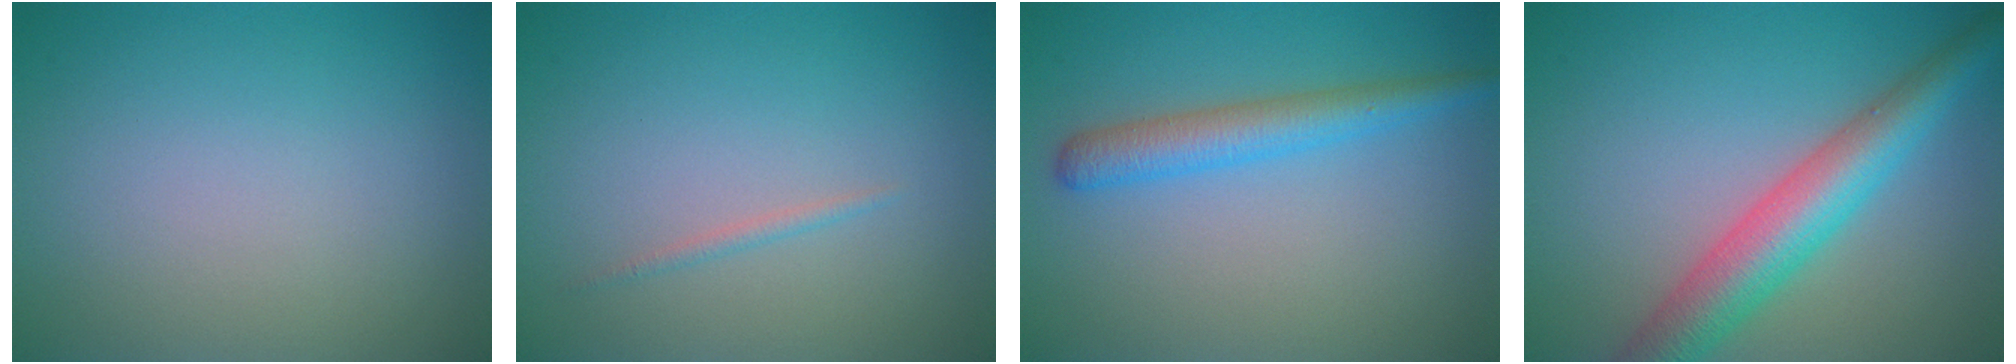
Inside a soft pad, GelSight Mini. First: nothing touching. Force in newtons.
{"total": 0.6, "press": 0.6, "slide": 0.0}
{"total": 3.4, "press": 3.4, "slide": 0.1}
{"total": 6.3, "press": 6.3, "slide": 0.1}